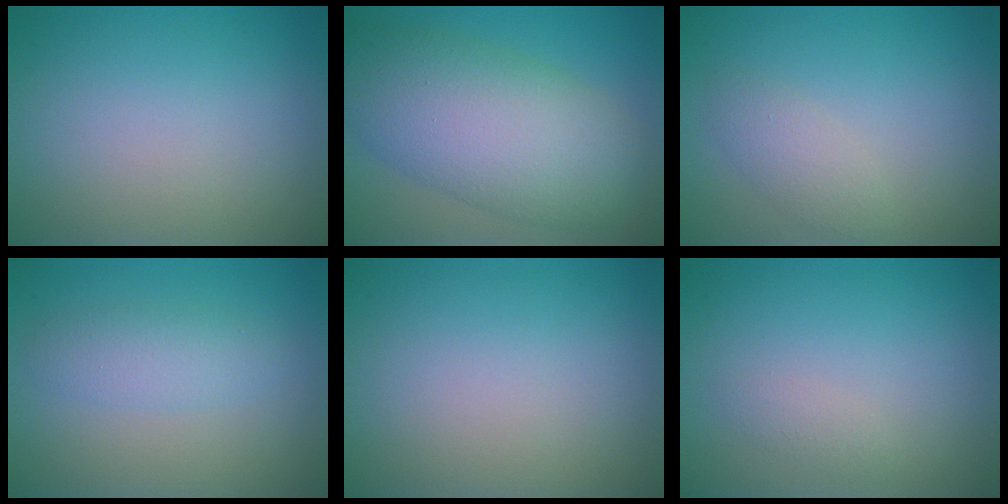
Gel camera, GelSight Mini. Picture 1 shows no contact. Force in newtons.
{"total": 10.2, "press": 10.2, "slide": 0.3}
{"total": 1.9, "press": 1.9, "slide": 0.0}
{"total": 2.4, "press": 2.4, "slide": 0.0}
{"total": 0.0}
{"total": 0.8, "press": 0.8, "slide": 0.0}